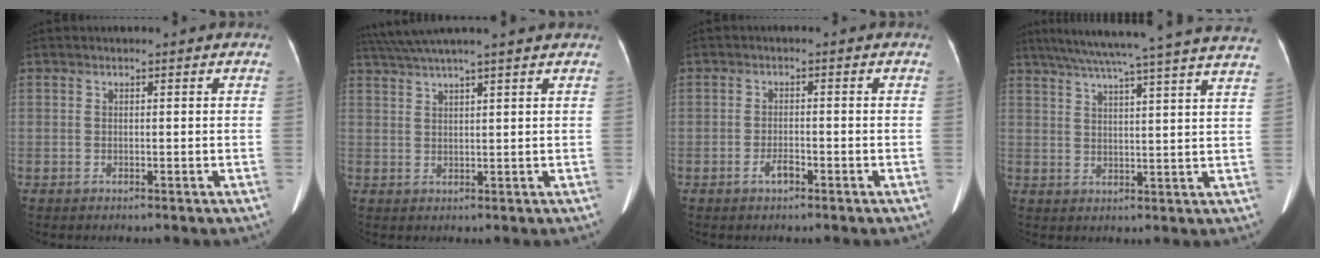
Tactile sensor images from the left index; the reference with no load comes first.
{"total": 9.6, "force": [8.3, -0.6, 4.8], "torque": [-0.084, 0.038, 0.122]}
{"total": 2.0, "force": [-1.4, 0.7, 1.3], "torque": [-0.027, 0.001, -0.023]}
{"total": 26.1, "force": [23.1, -0.6, 12.2], "torque": [-0.198, -0.011, 0.292]}